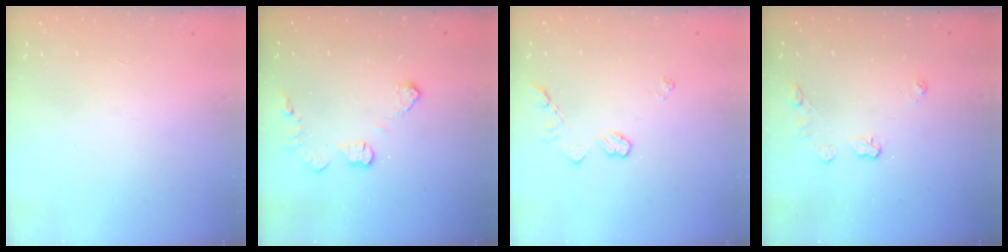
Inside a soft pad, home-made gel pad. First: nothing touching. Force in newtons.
{"total": 5.8, "press": 5.8, "slide": 0.1}
{"total": 5.6, "press": 5.6, "slide": 0.4}
{"total": 5.1, "press": 5.0, "slide": 0.6}